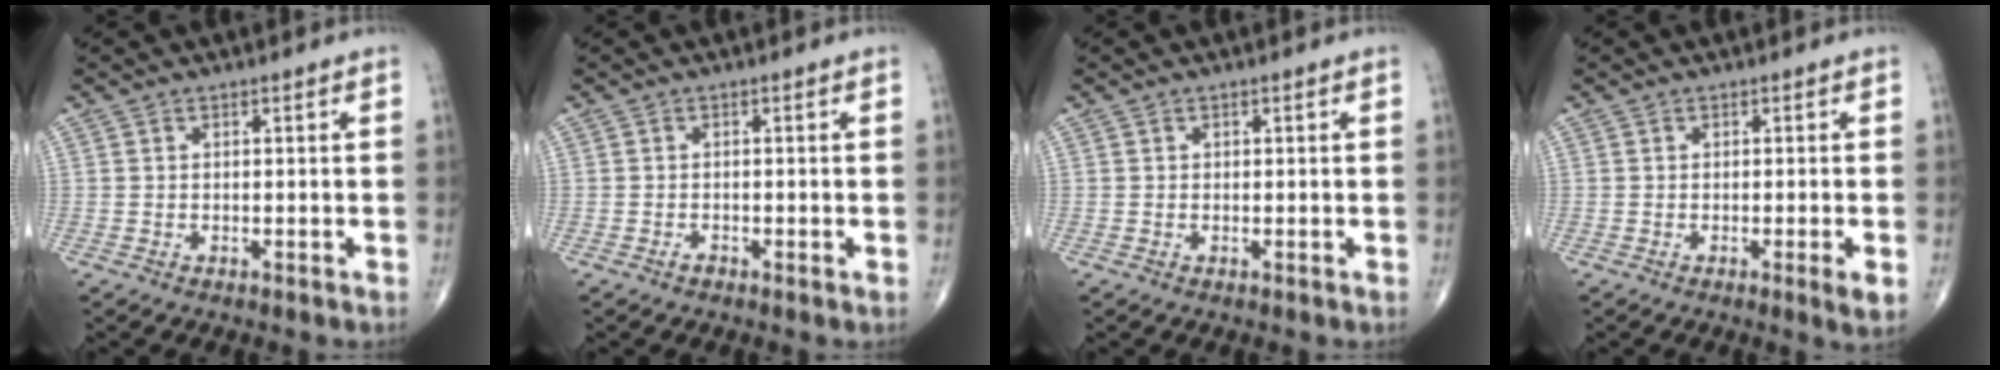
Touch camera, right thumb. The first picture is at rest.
{"total": 0.7, "force": [-0.5, 0.2, 0.5], "torque": [-0.010, -0.001, -0.012]}
{"total": 0.0}
{"total": 2.7, "force": [-0.7, 0.1, 2.6], "torque": [-0.041, -0.008, -0.012]}